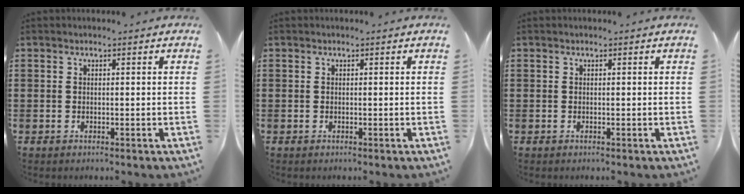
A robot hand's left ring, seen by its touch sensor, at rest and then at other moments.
{"total": 0.0}
{"total": 0.0}